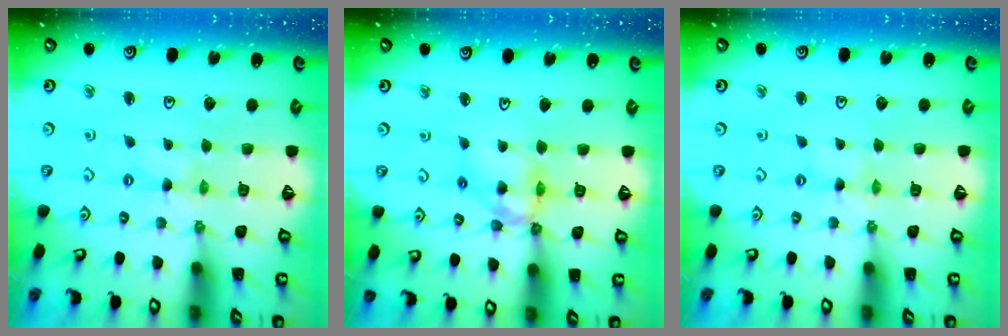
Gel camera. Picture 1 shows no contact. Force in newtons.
{"total": 11.9, "press": 11.8, "slide": 0.9}
{"total": 0.0}